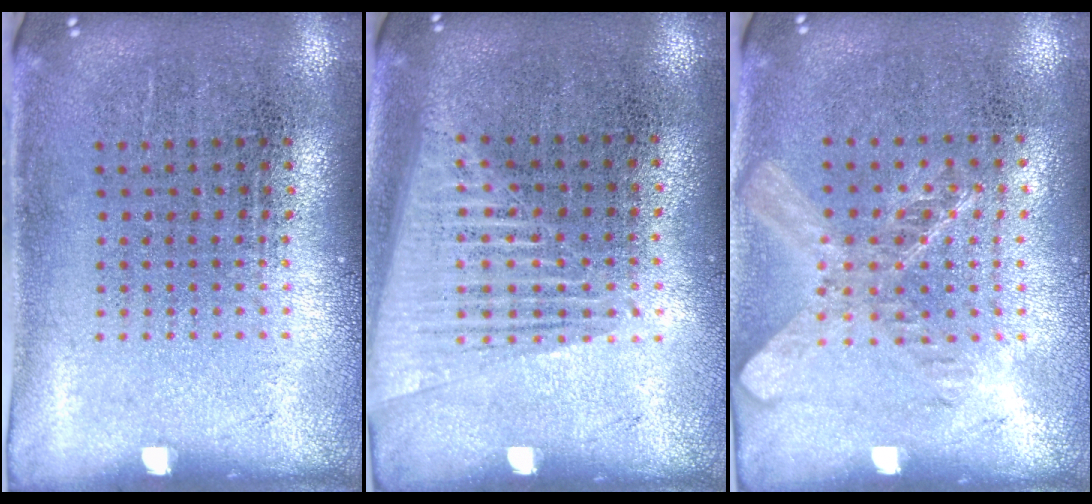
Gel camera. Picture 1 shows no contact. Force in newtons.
{"total": 1.5, "press": 1.4, "slide": 0.5}
{"total": 1.5, "press": 1.3, "slide": 0.7}